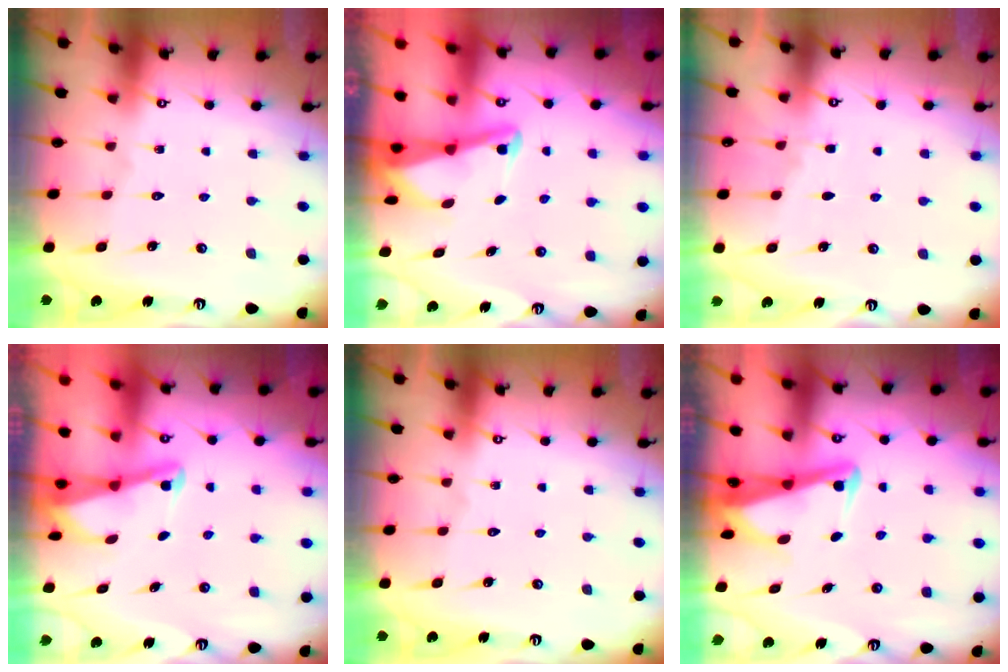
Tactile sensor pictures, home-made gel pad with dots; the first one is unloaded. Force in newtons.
{"total": 2.3, "press": 2.3, "slide": 0.2}
{"total": 1.6, "press": 1.6, "slide": 0.3}
{"total": 2.1, "press": 2.1, "slide": 0.4}
{"total": 0.0}
{"total": 3.8, "press": 3.6, "slide": 1.0}